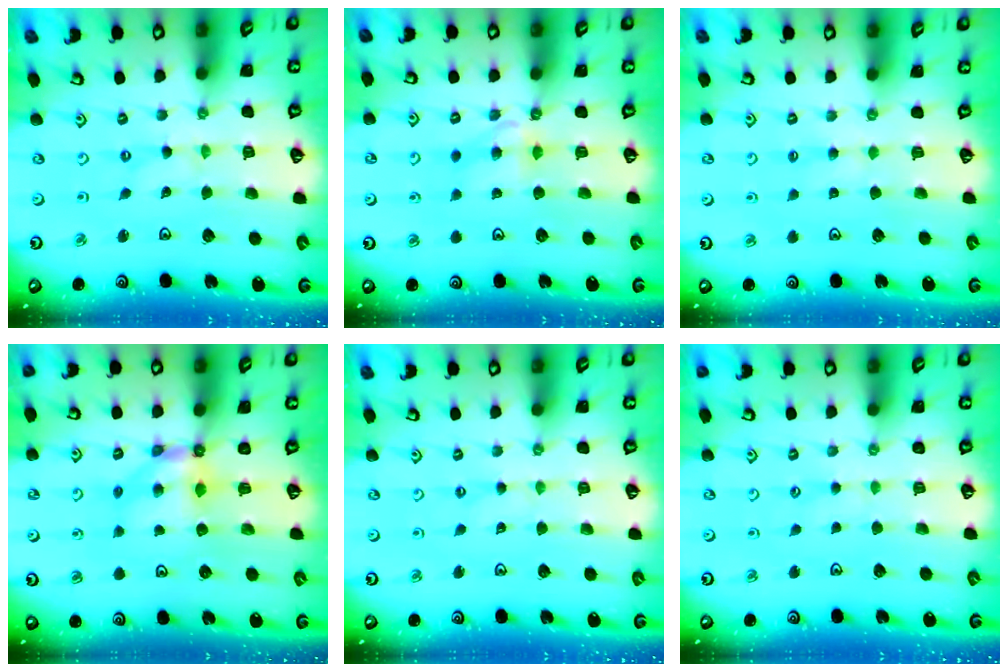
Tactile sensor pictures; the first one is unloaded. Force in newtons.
{"total": 5.9, "press": 5.9, "slide": 0.4}
{"total": 2.9, "press": 2.8, "slide": 0.5}
{"total": 6.1, "press": 6.1, "slide": 0.6}
{"total": 0.0}
{"total": 1.7, "press": 1.7, "slide": 0.3}